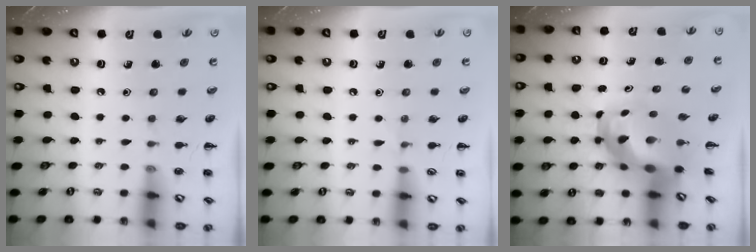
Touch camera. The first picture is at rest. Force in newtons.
{"total": 3.5, "press": 3.3, "slide": 1.2}
{"total": 7.1, "press": 6.9, "slide": 1.9}